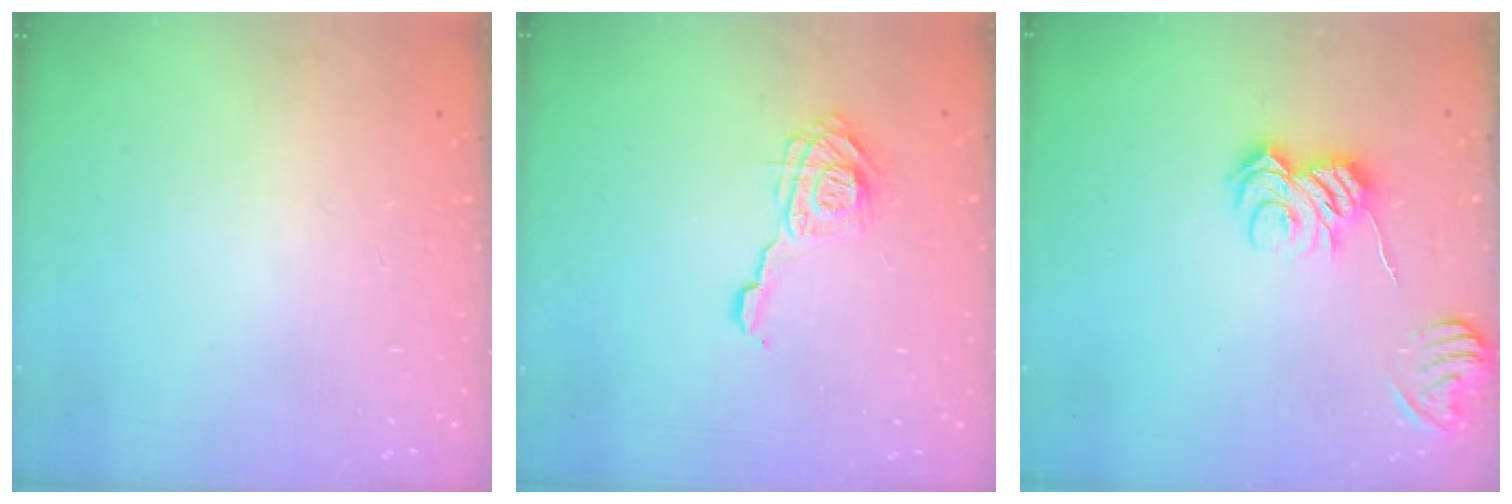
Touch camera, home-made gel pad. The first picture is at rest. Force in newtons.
{"total": 11.8, "press": 11.7, "slide": 1.4}
{"total": 8.1, "press": 8.1, "slide": 0.6}